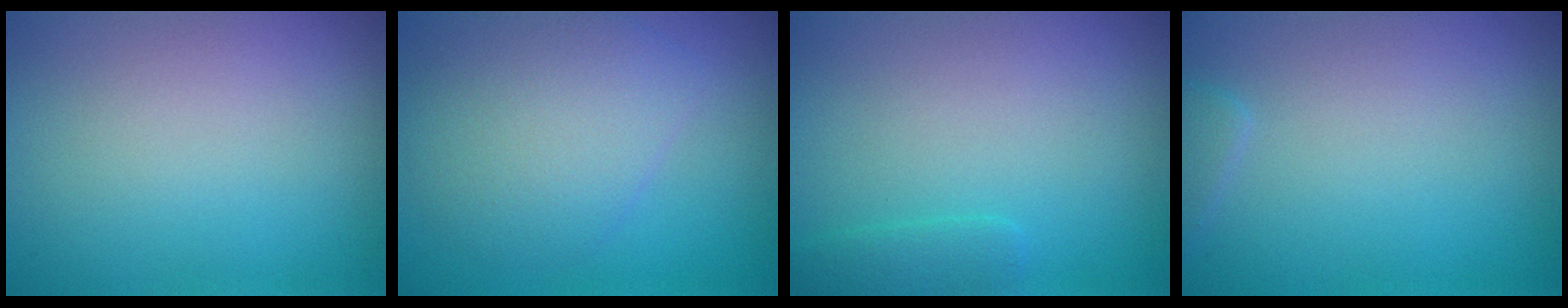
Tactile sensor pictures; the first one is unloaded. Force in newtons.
{"total": 5.3, "press": 5.3, "slide": 0.0}
{"total": 1.4, "press": 1.4, "slide": 0.2}
{"total": 0.9, "press": 0.9, "slide": 0.0}